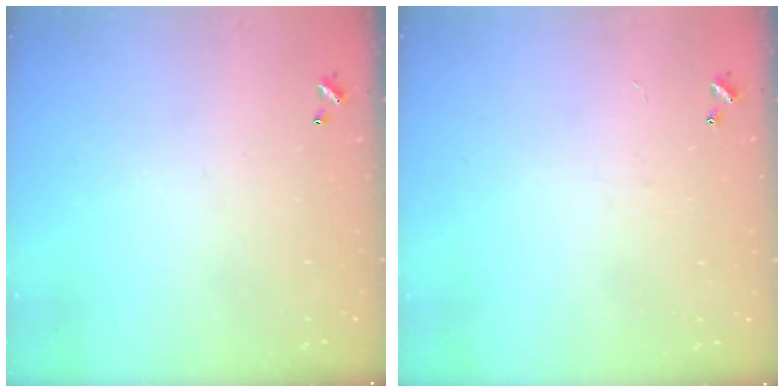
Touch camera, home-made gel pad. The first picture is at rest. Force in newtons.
{"total": 2.4, "press": 2.4, "slide": 0.3}